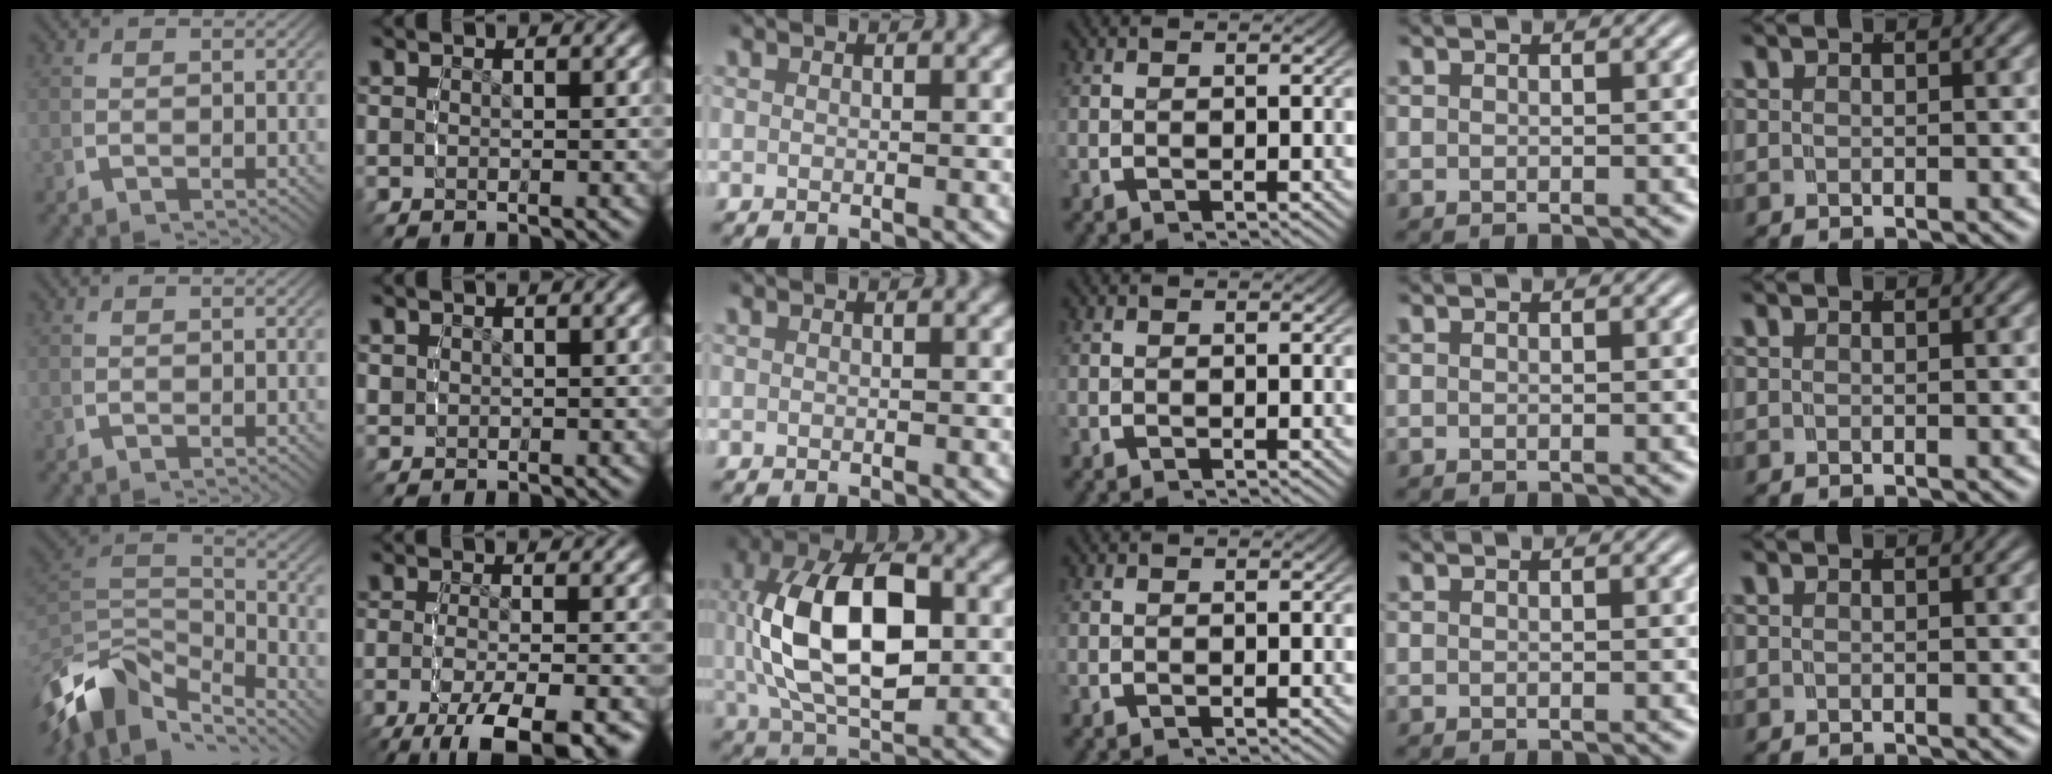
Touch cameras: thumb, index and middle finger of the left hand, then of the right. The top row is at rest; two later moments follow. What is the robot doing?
{"motion": "grasp_and_lifting", "object": "bottle cap"}